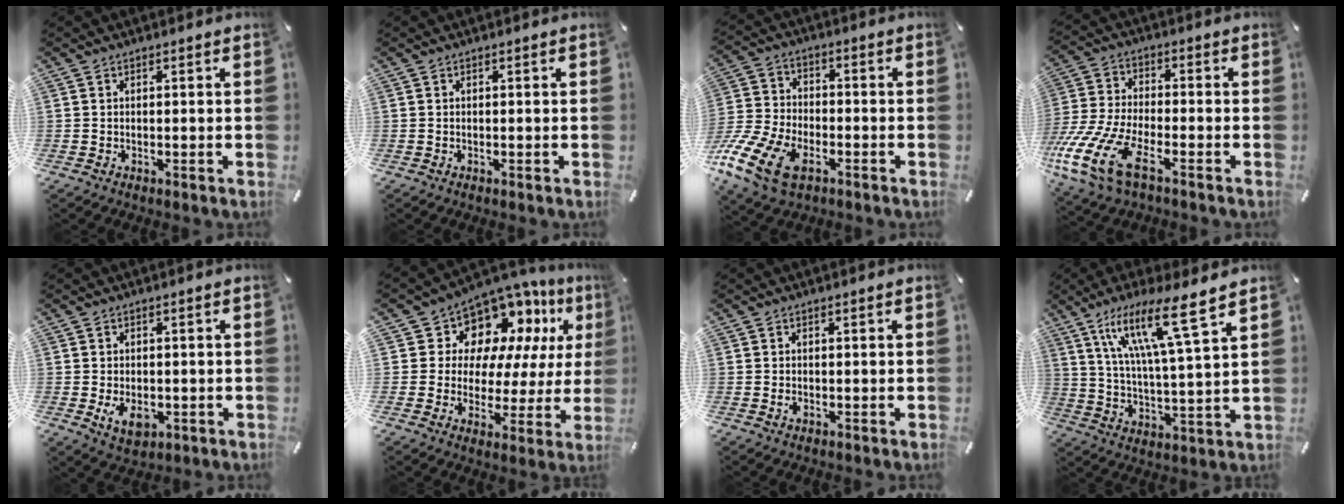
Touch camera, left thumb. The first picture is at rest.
{"total": 0.0}
{"total": 15.1, "force": [-8.2, 8.6, 9.3], "torque": [-0.200, 0.037, -0.147]}
{"total": 15.3, "force": [-8.1, 6.5, 11.1], "torque": [-0.241, 0.020, -0.142]}
{"total": 4.7, "force": [-1.0, 3.2, 3.2], "torque": [-0.059, -0.009, -0.020]}
{"total": 12.2, "force": [8.0, 8.4, 3.7], "torque": [-0.060, -0.077, 0.145]}
{"total": 0.6, "force": [-0.1, 0.4, 0.5], "torque": [-0.011, 0.000, -0.001]}
{"total": 17.4, "force": [10.5, 3.1, 13.5], "torque": [-0.256, -0.045, 0.164]}